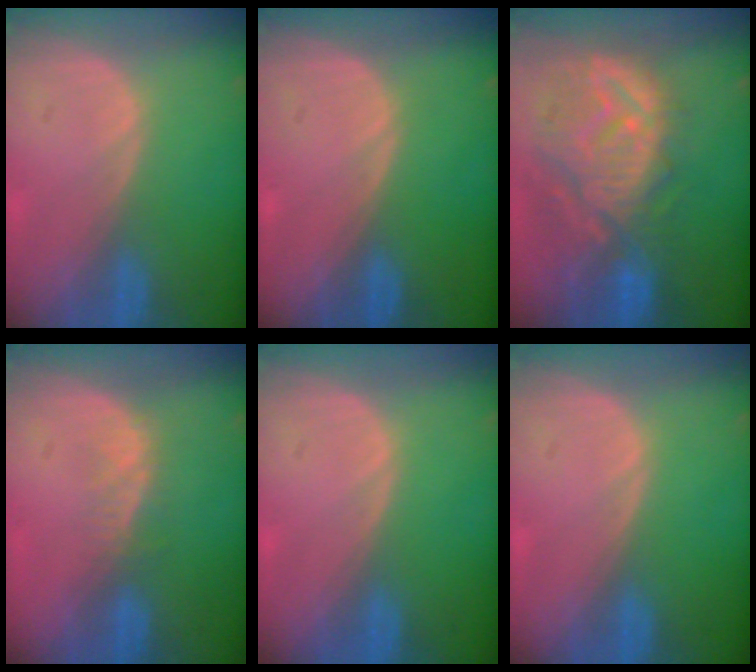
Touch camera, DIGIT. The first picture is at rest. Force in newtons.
{"total": 0.0}
{"total": 12.1, "press": 11.0, "slide": 5.2}
{"total": 2.8, "press": 2.3, "slide": 1.7}
{"total": 0.0}
{"total": 0.0}